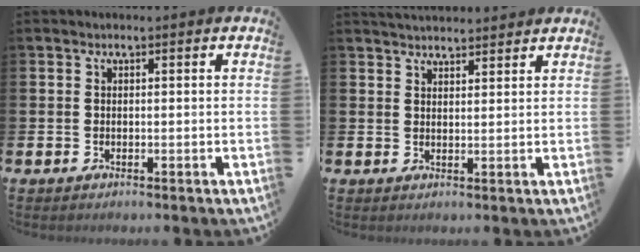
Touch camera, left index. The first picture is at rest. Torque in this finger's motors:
{"motor_torque": [-0.28, -0.40, 0.40, 0.11]}